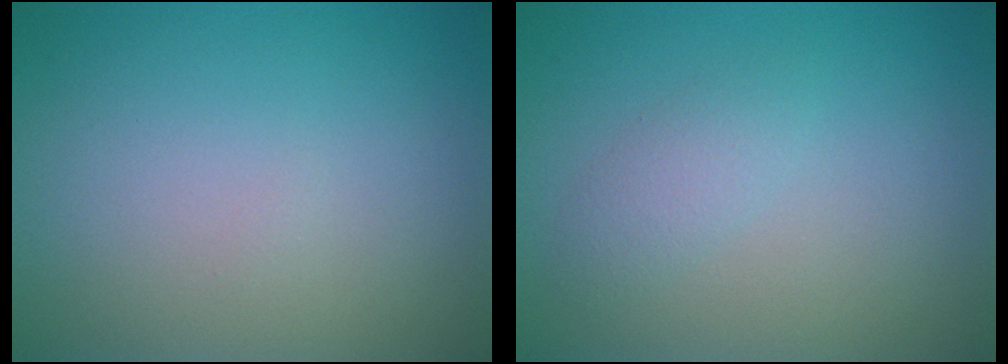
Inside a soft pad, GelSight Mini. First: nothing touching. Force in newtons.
{"total": 1.5, "press": 1.5, "slide": 0.1}